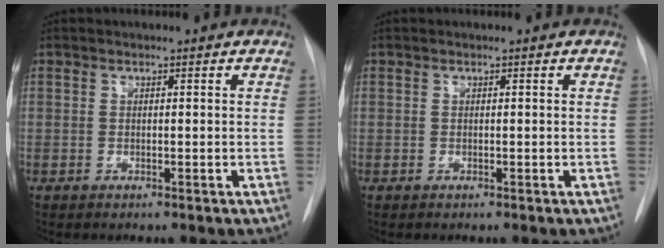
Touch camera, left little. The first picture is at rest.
{"total": 0.0}